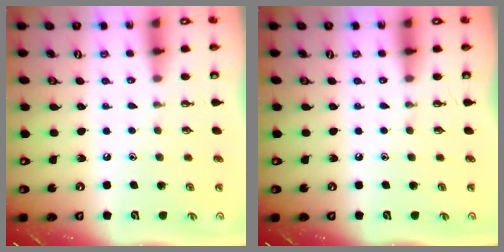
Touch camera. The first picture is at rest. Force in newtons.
{"total": 0.0}